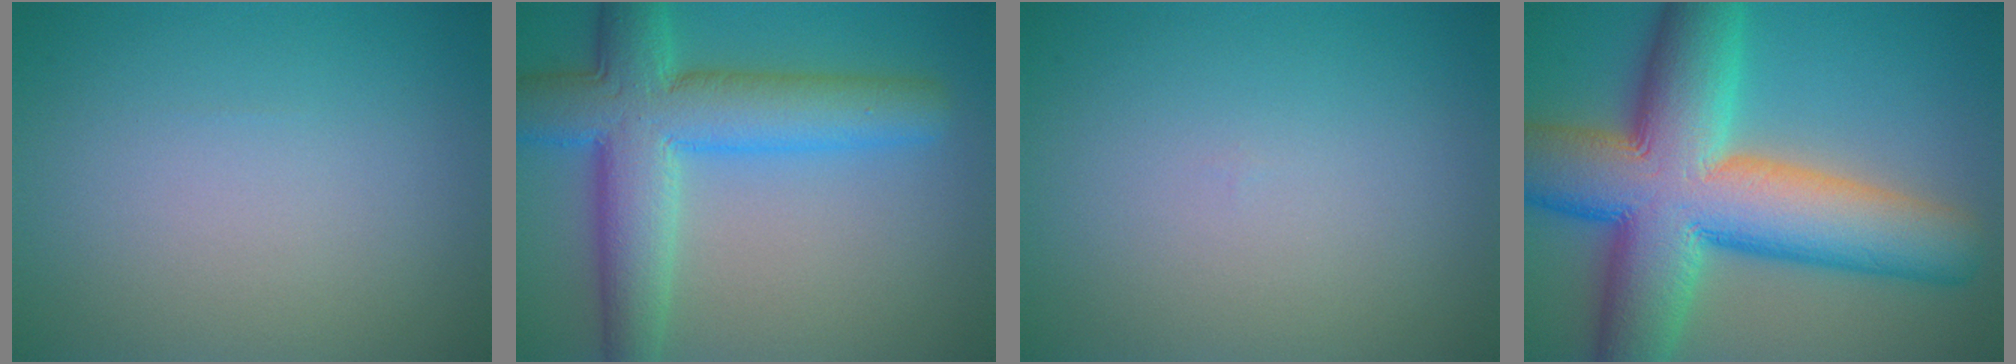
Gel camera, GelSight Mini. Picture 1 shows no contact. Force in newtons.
{"total": 9.0, "press": 9.0, "slide": 0.4}
{"total": 0.0}
{"total": 15.8, "press": 15.8, "slide": 0.6}